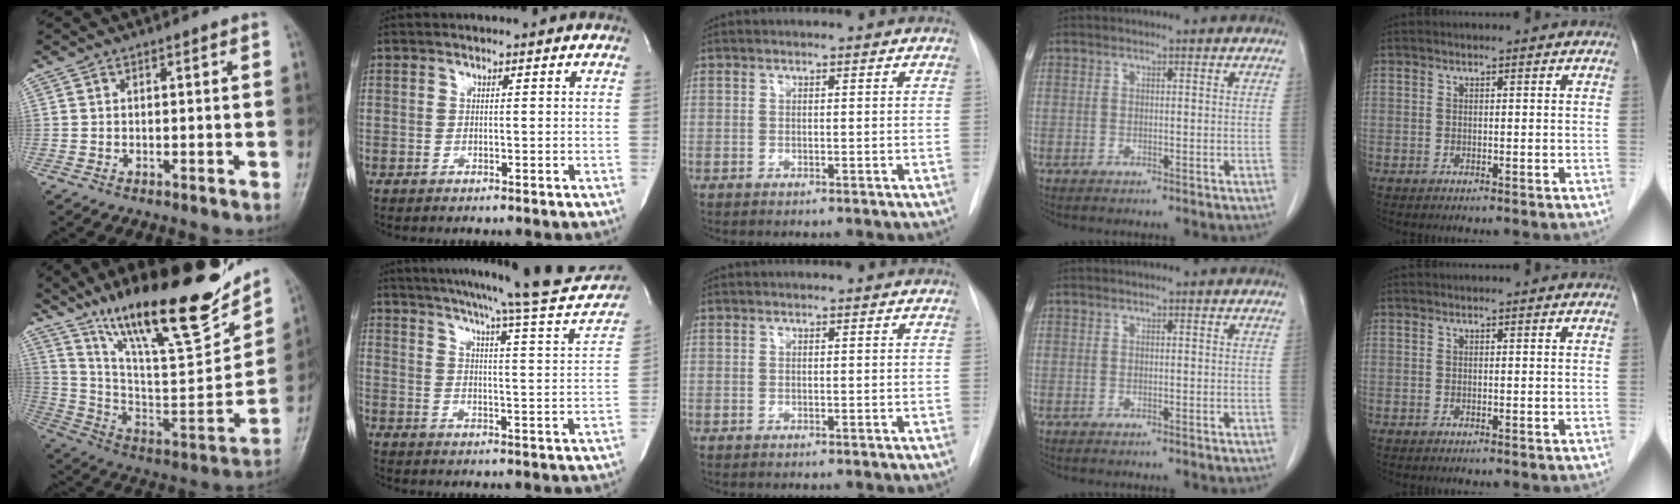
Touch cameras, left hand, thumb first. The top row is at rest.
{"thumb": {"total": 28.0, "force": [19.6, 6.7, 18.8], "torque": [-0.269, -0.080, 0.332]}, "index": {"total": 23.6, "force": [21.5, 0.2, 9.7], "torque": [-0.147, -0.056, 0.269]}}